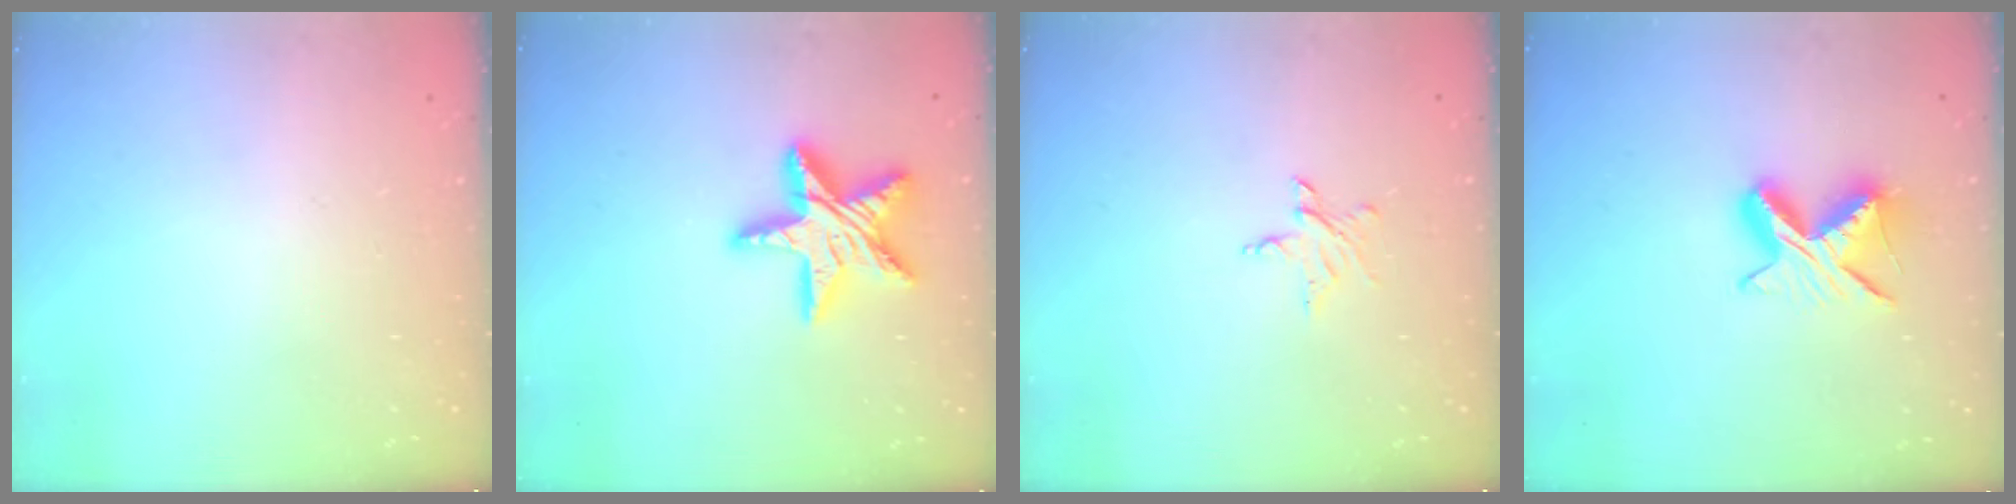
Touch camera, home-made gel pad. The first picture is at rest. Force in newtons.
{"total": 17.5, "press": 17.4, "slide": 1.4}
{"total": 4.0, "press": 4.0, "slide": 0.4}
{"total": 9.0, "press": 9.0, "slide": 0.9}